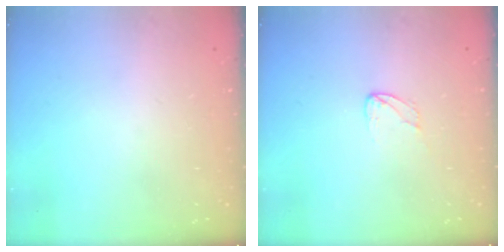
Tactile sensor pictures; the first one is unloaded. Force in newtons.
{"total": 3.6, "press": 3.6, "slide": 0.3}